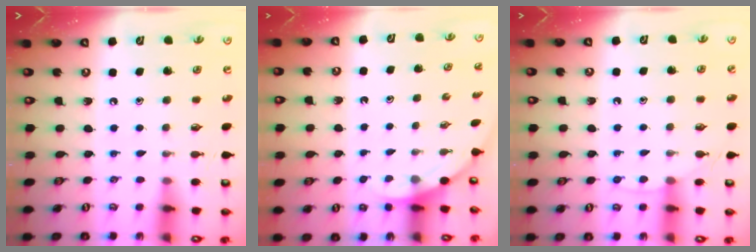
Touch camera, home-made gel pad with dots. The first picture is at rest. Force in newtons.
{"total": 2.2, "press": 2.2, "slide": 0.0}
{"total": 4.2, "press": 4.2, "slide": 0.5}